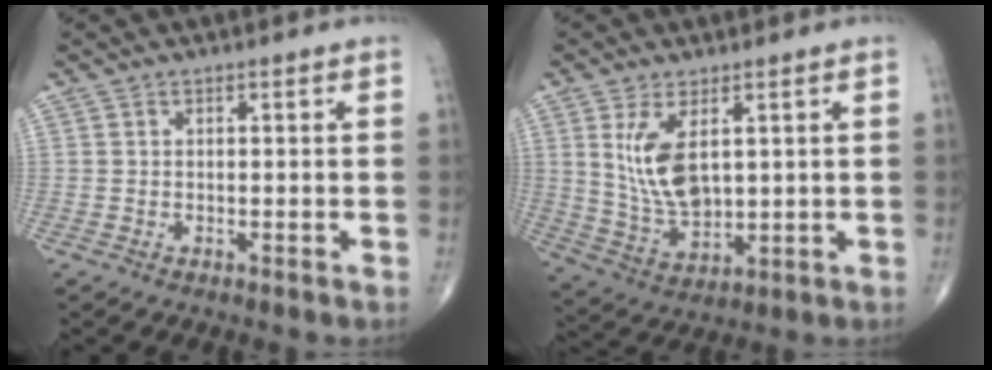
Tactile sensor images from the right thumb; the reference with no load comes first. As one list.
[{"total": 10.1, "force": [2.9, 5.1, 8.2], "torque": [-0.152, -0.020, 0.071]}]